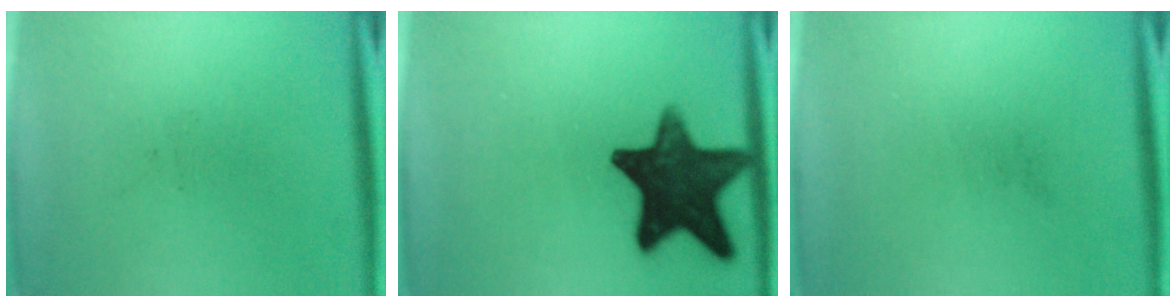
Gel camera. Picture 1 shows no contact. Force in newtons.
{"total": 14.9}
{"total": 0.0}